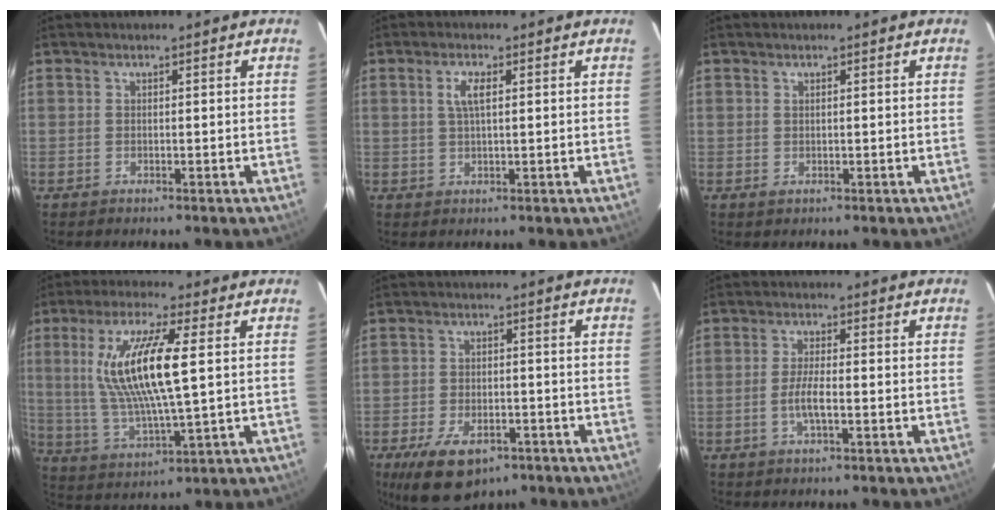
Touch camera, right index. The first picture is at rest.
{"total": 3.2, "force": [1.0, 0.9, 2.9], "torque": [-0.059, 0.004, 0.020]}
{"total": 0.9, "force": [0.3, 0.8, 0.0], "torque": [0.003, 0.002, 0.004]}
{"total": 15.0, "force": [2.9, 2.4, 14.5], "torque": [-0.284, -0.004, 0.065]}
{"total": 11.6, "force": [-7.2, 6.0, 6.7], "torque": [-0.146, -0.018, -0.110]}
{"total": 4.0, "force": [-1.3, 0.7, 3.7], "torque": [-0.075, -0.003, -0.026]}